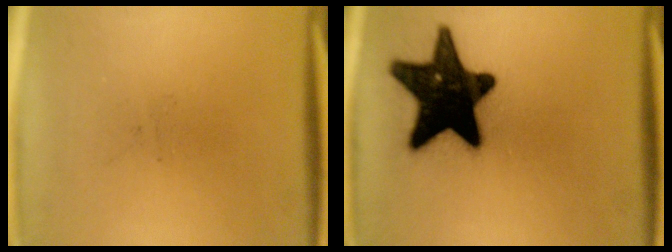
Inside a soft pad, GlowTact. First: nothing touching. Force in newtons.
{"total": 18.7}